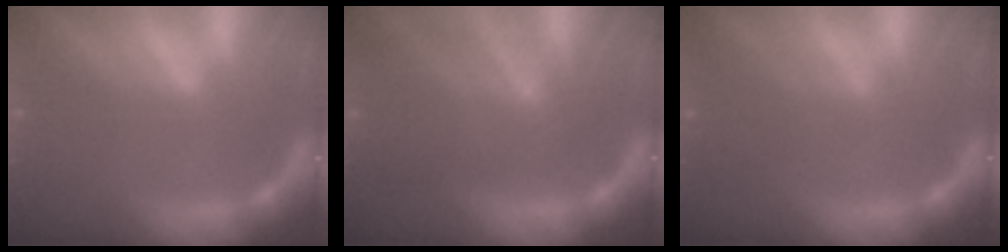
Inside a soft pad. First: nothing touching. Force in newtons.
{"total": 7.5}
{"total": 2.9}